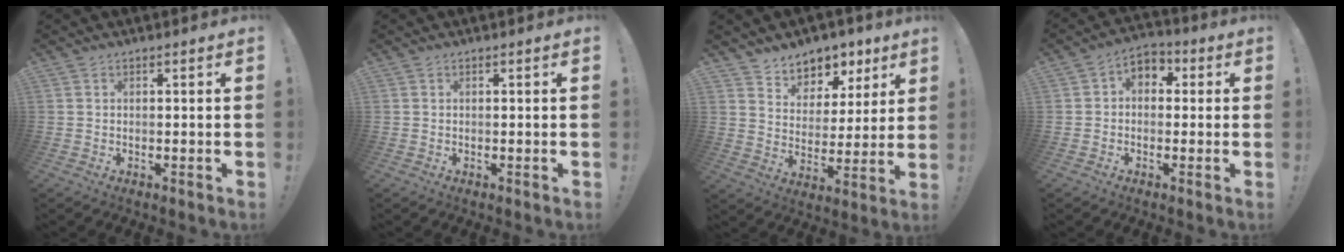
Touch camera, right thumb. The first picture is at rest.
{"total": 0.0}
{"total": 7.8, "force": [5.8, 5.1, 1.0], "torque": [-0.011, -0.057, 0.111]}
{"total": 5.0, "force": [-0.7, 4.2, 2.6], "torque": [-0.037, 0.016, -0.008]}